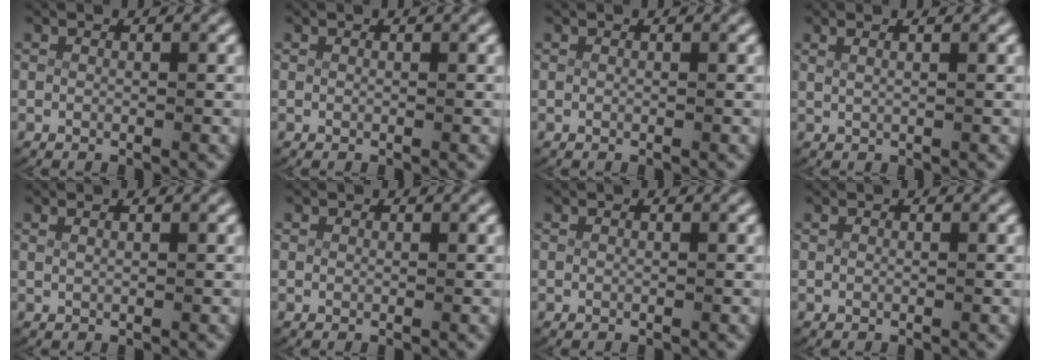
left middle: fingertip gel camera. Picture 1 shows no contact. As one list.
[{"total": 0.0}, {"total": 0.0}, {"total": 1.3, "force": [0.8, -0.3, 0.9], "torque": [-0.016, 0.002, 0.019]}, {"total": 0.7, "force": [0.5, -0.4, 0.4], "torque": [-0.011, -0.003, 0.015]}, {"total": 0.0}, {"total": 0.0}, {"total": 0.0}]